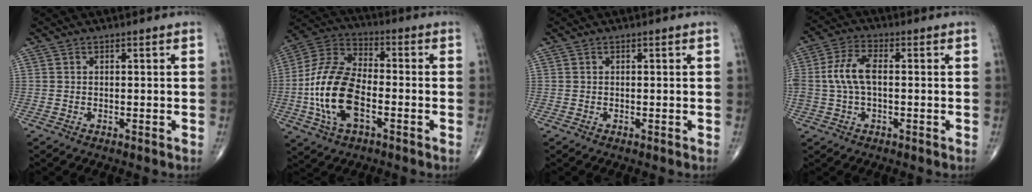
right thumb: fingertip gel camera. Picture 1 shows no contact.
{"total": 16.4, "force": [-3.8, 8.7, 13.4], "torque": [-0.273, 0.027, -0.074]}
{"total": 0.0}
{"total": 7.5, "force": [0.1, 3.9, 6.4], "torque": [-0.146, 0.021, -0.002]}